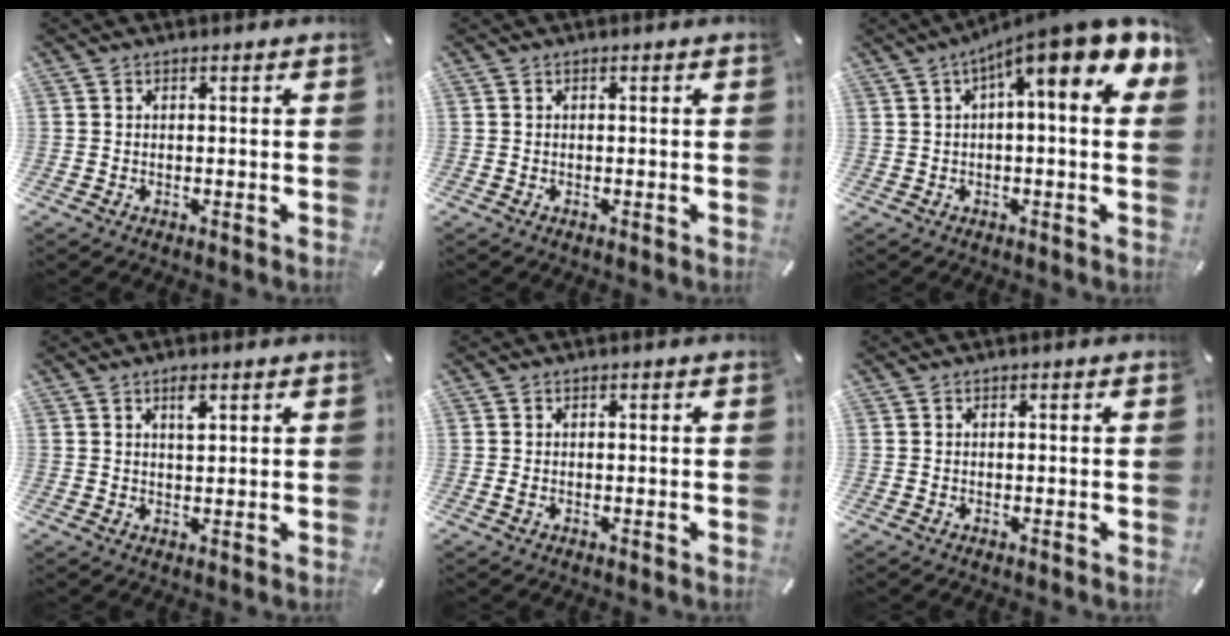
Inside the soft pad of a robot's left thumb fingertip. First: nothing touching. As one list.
[{"total": 0.0}, {"total": 13.5, "force": [6.5, 2.5, 11.5], "torque": [-0.166, -0.052, 0.101]}, {"total": 4.4, "force": [2.1, 1.9, 3.3], "torque": [-0.048, -0.005, 0.031]}, {"total": 0.7, "force": [-0.1, 0.4, 0.5], "torque": [-0.010, 0.000, -0.002]}, {"total": 0.0}]